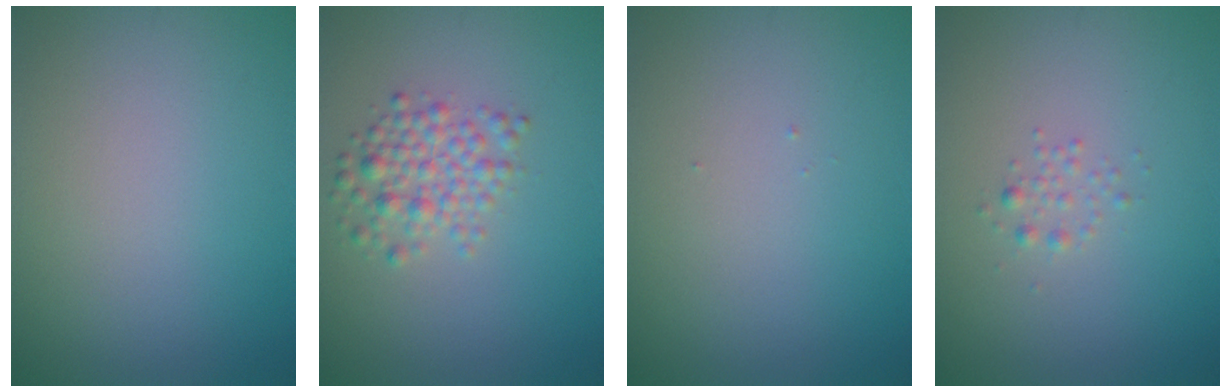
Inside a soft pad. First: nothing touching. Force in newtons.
{"total": 3.0, "press": 3.0, "slide": 0.2}
{"total": 0.0}
{"total": 0.9, "press": 0.9, "slide": 0.0}